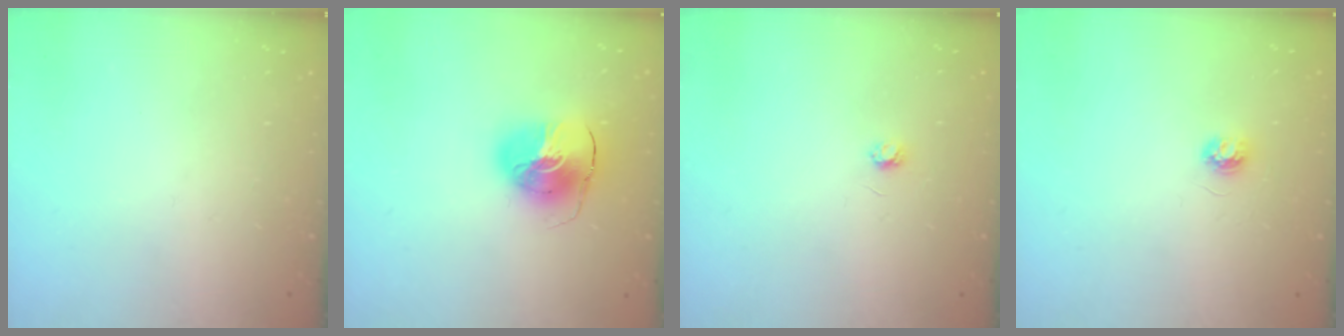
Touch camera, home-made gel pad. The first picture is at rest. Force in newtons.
{"total": 10.6, "press": 10.5, "slide": 1.7}
{"total": 2.9, "press": 2.9, "slide": 0.3}
{"total": 3.7, "press": 3.7, "slide": 0.3}